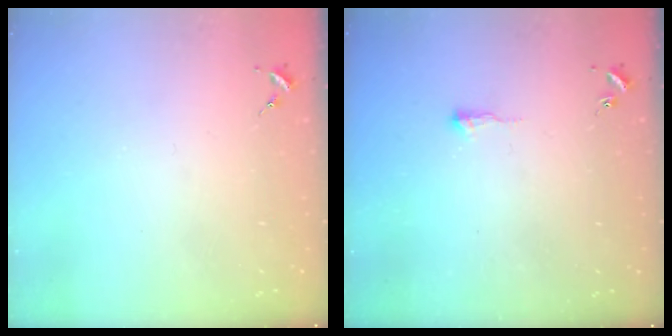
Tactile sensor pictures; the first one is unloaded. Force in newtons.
{"total": 4.7, "press": 4.7, "slide": 0.6}